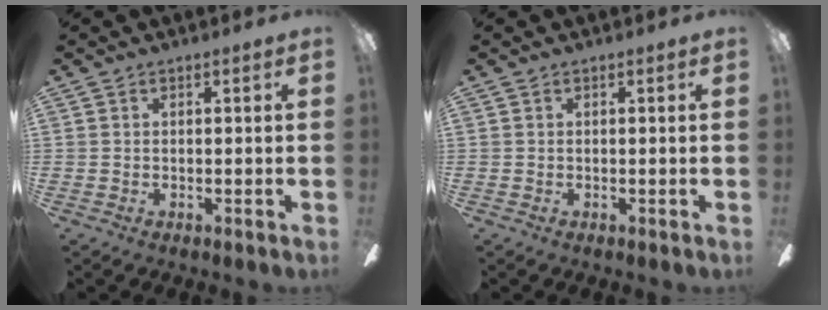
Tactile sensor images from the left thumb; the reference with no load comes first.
{"total": 0.0}